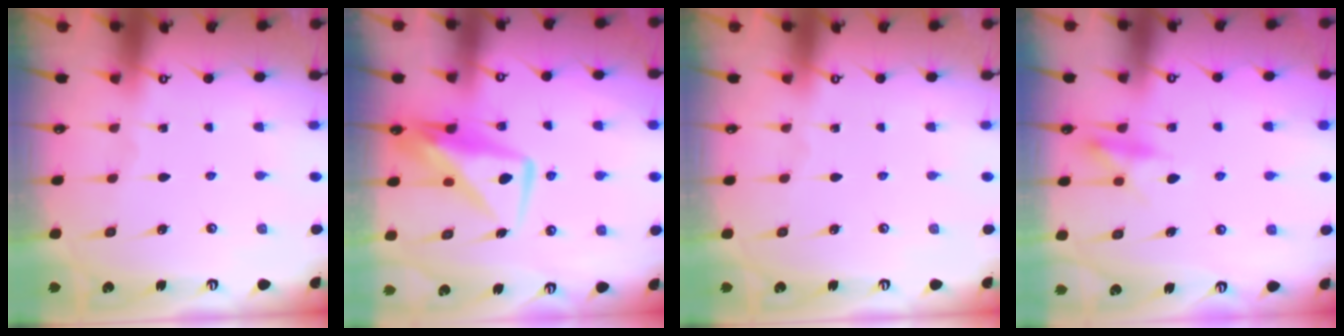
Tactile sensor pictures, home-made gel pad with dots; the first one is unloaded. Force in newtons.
{"total": 10.2, "press": 10.2, "slide": 1.1}
{"total": 0.0}
{"total": 10.0, "press": 9.9, "slide": 1.2}